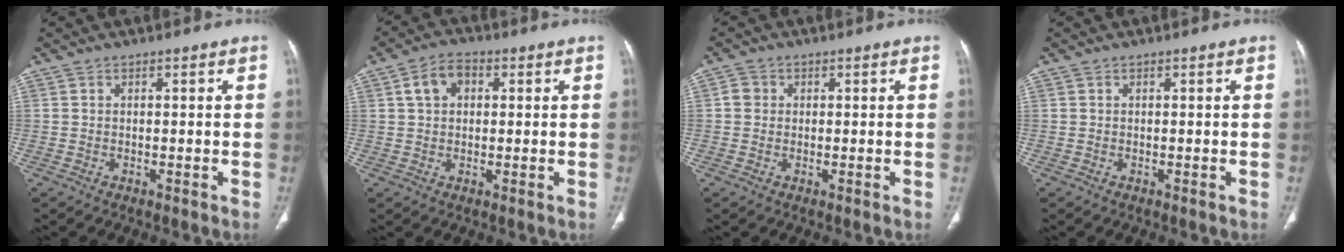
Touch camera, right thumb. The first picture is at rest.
{"total": 5.5, "force": [1.5, 3.9, 3.6], "torque": [-0.060, 0.012, 0.022]}
{"total": 2.2, "force": [0.2, 2.1, 0.8], "torque": [-0.004, 0.006, 0.002]}
{"total": 0.0}